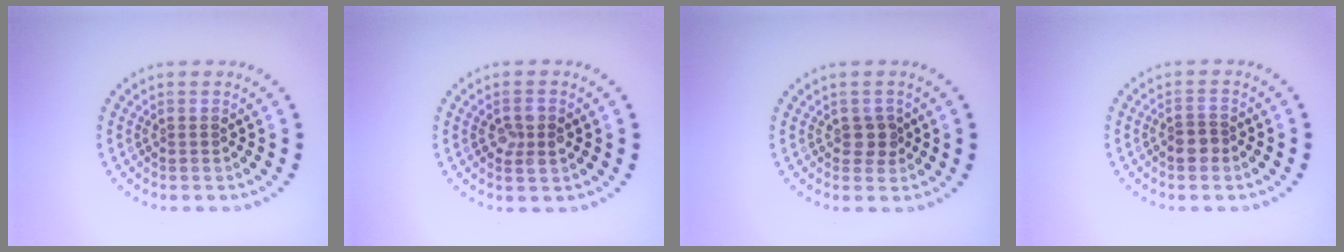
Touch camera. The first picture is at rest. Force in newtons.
{"total": 2.0, "press": 2.0, "slide": 0.2}
{"total": 1.4, "press": 1.3, "slide": 0.6}
{"total": 1.6, "press": 1.5, "slide": 0.7}